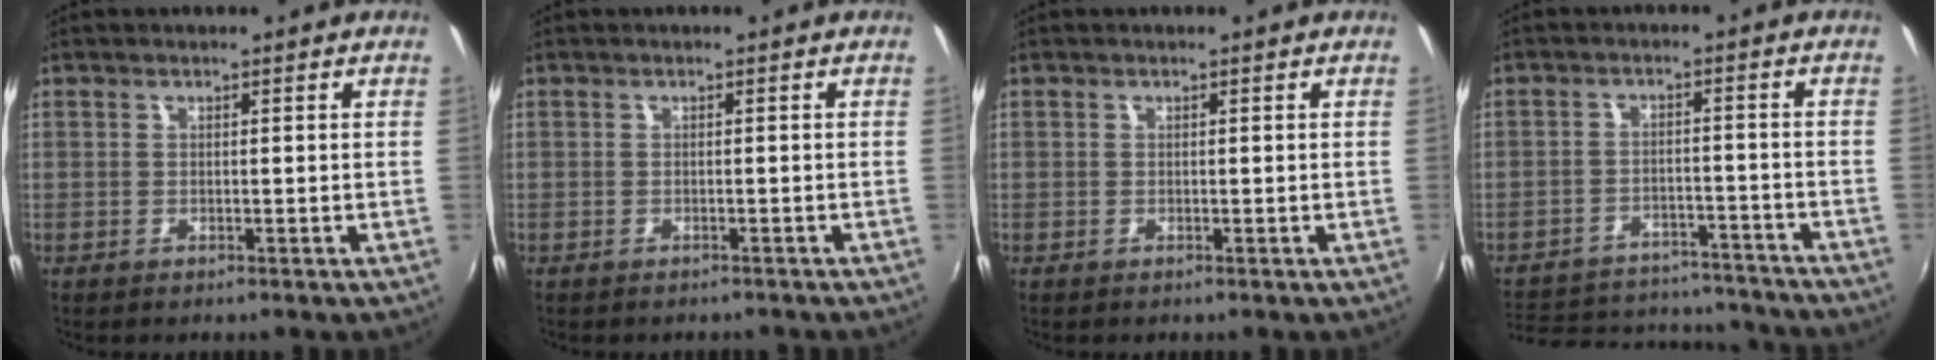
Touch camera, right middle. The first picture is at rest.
{"total": 1.9, "force": [-1.7, 0.6, 0.5], "torque": [-0.013, -0.010, -0.022]}
{"total": 0.0}
{"total": 20.3, "force": [-17.2, 8.2, 7.0], "torque": [-0.162, 0.030, -0.214]}